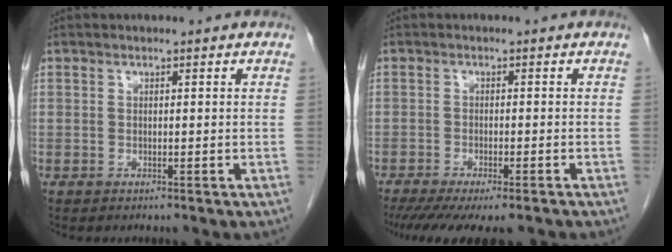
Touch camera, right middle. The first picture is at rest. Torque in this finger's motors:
{"motor_torque": [1.13, -1.01, 0.14, 0.08]}